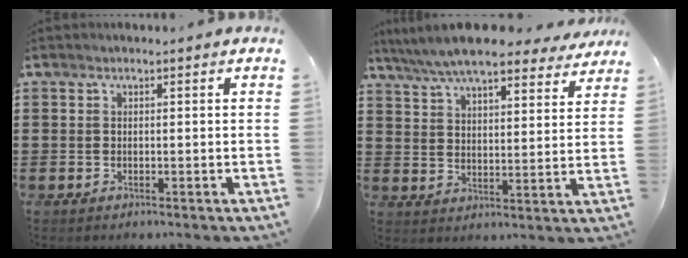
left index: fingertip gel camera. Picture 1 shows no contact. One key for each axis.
{"total": 8.7, "fx": 7.9, "fy": 1.0, "fz": 3.4, "tx": -0.096, "ty": -0.029, "tz": 0.145}